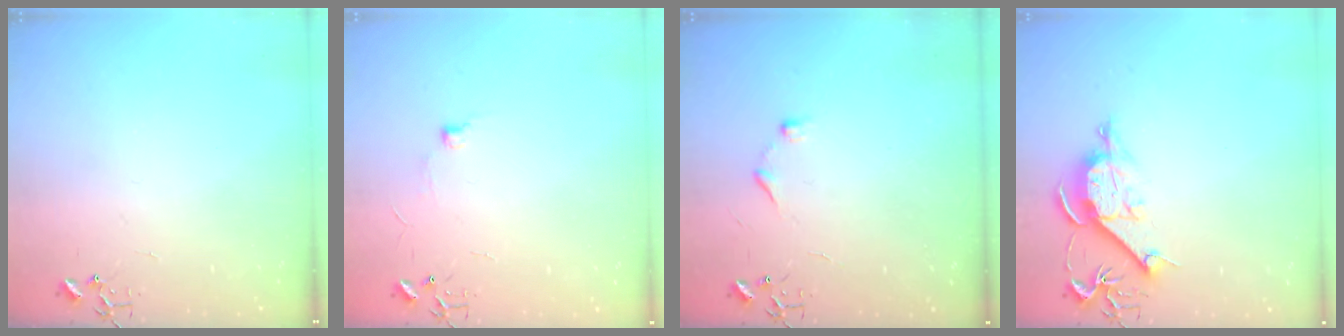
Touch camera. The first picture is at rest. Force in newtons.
{"total": 5.6, "press": 5.6, "slide": 0.7}
{"total": 6.7, "press": 6.7, "slide": 0.7}
{"total": 10.4, "press": 10.4, "slide": 1.2}